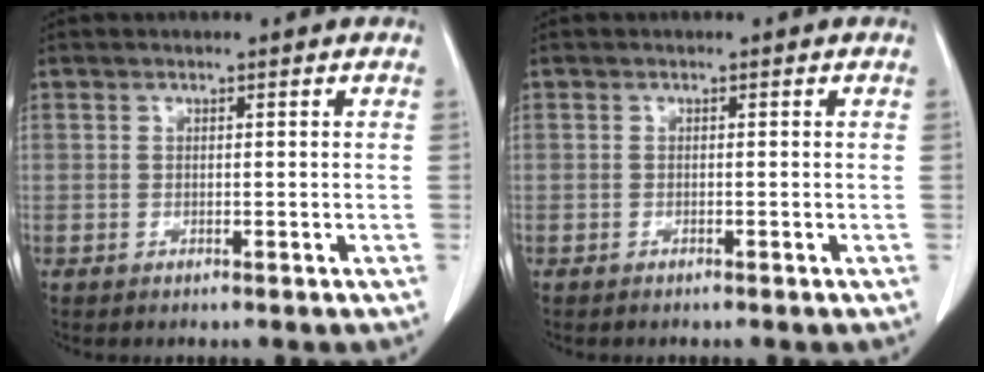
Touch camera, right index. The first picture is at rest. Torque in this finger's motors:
{"motor_torque": [-0.02, 0.03, 0.02, 0.01]}